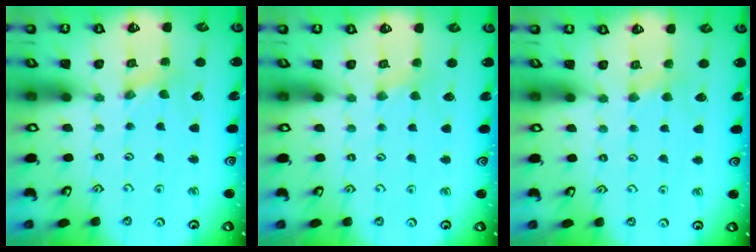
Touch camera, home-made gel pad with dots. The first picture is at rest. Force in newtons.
{"total": 1.4, "press": 1.4, "slide": 0.3}
{"total": 3.0, "press": 2.9, "slide": 0.5}